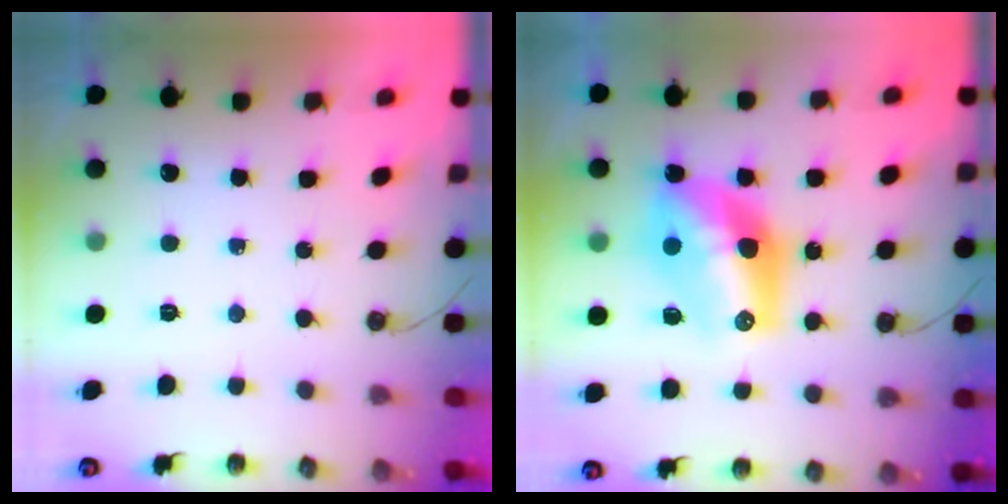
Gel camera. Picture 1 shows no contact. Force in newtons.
{"total": 14.2, "press": 14.2, "slide": 1.0}